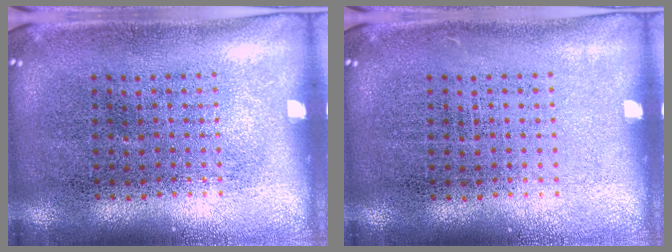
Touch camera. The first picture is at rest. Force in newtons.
{"total": 0.0}